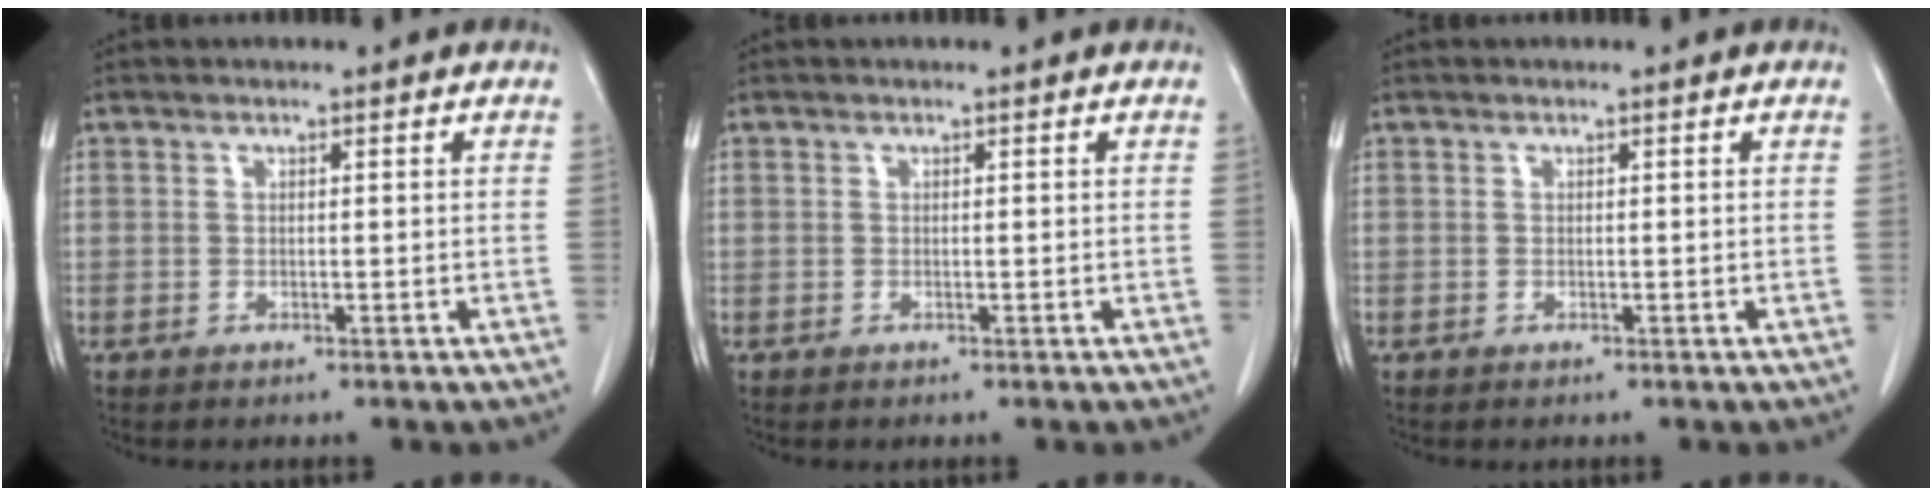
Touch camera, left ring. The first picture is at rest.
{"total": 0.0}
{"total": 0.0}